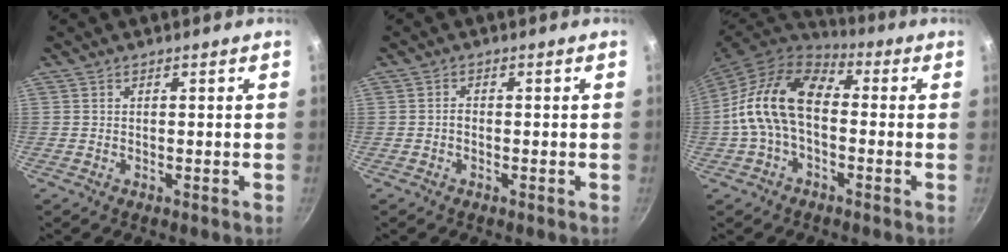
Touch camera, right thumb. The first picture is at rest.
{"total": 1.0, "force": [-0.4, 0.7, 0.6], "torque": [-0.008, 0.007, -0.008]}
{"total": 14.7, "force": [-0.7, 9.3, 11.4], "torque": [-0.196, 0.037, -0.030]}